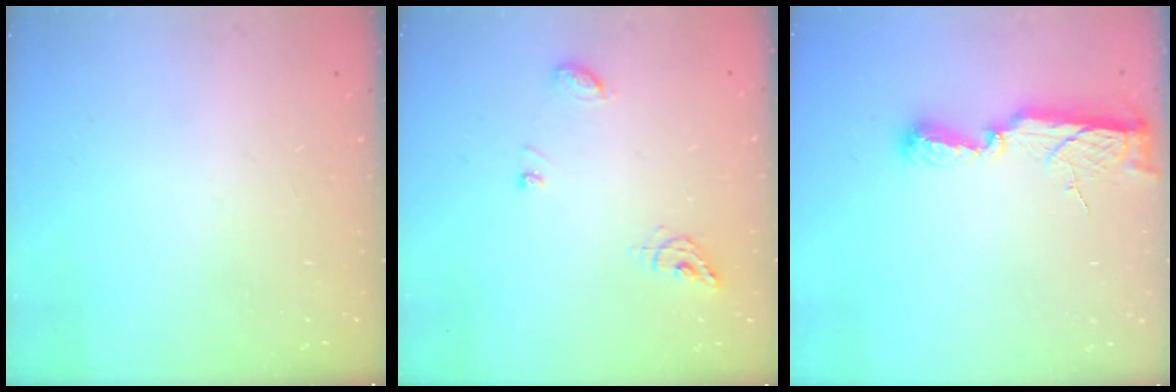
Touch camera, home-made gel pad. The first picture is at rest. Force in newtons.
{"total": 7.7, "press": 7.7, "slide": 0.6}
{"total": 8.9, "press": 8.7, "slide": 1.6}